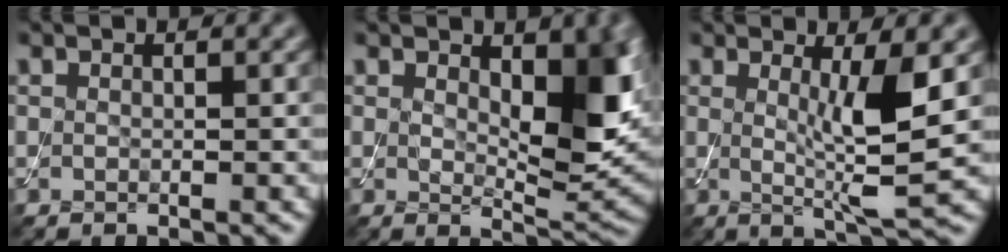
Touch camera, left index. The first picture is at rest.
{"total": 7.0, "force": [1.4, 3.5, 5.9], "torque": [-0.085, -0.011, 0.029]}
{"total": 5.2, "force": [0.7, 0.8, 5.0], "torque": [-0.078, -0.015, 0.013]}